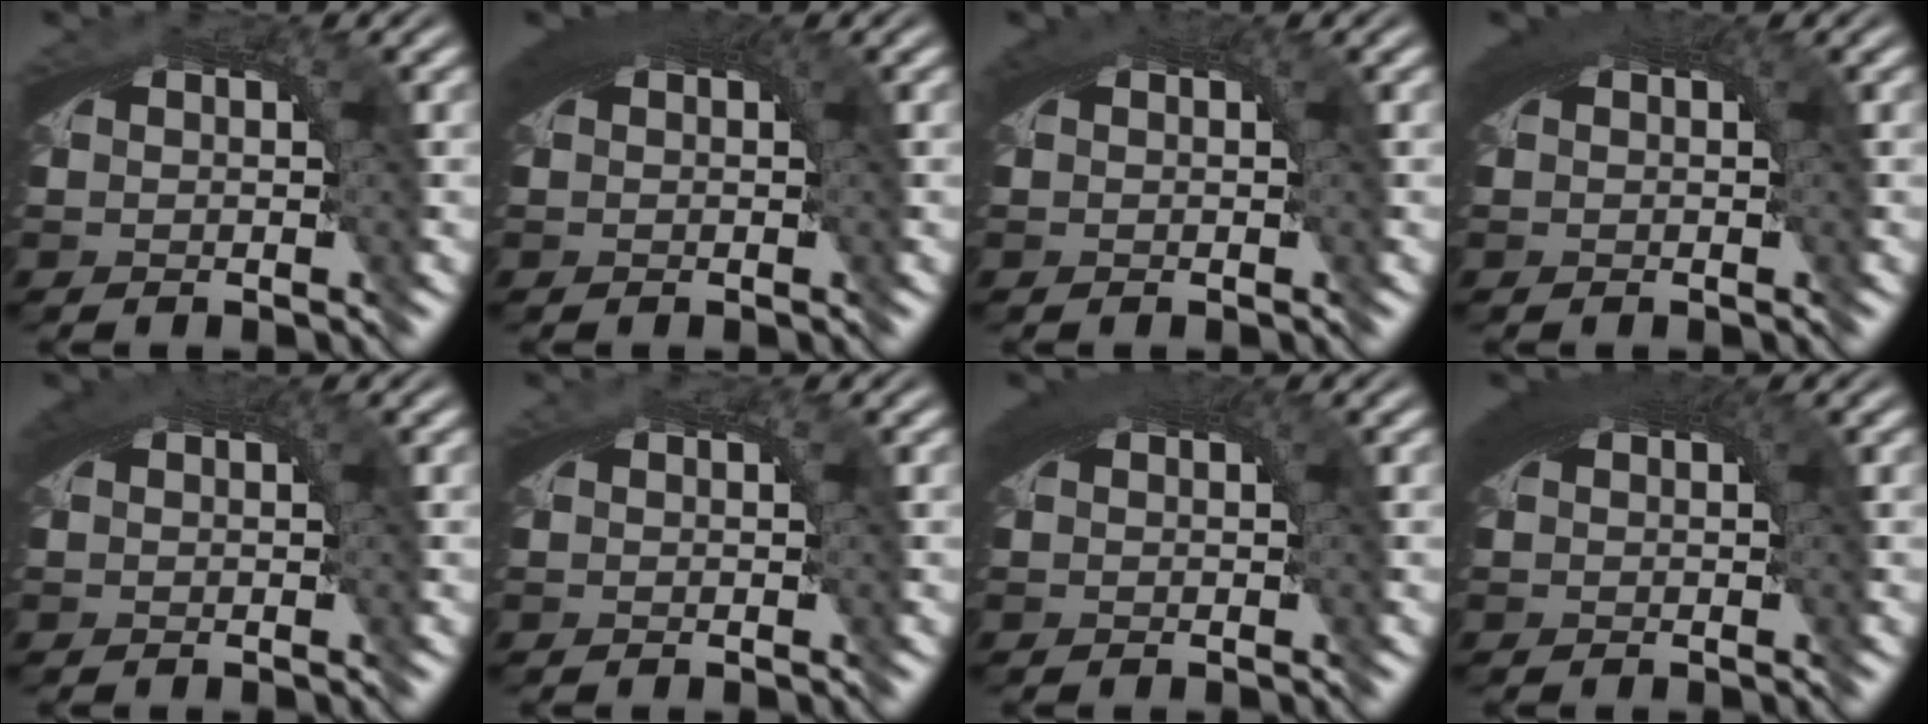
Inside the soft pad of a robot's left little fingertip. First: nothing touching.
{"total": 3.0, "force": [1.2, 0.7, 2.7], "torque": [-0.029, 0.011, 0.015]}
{"total": 1.3, "force": [0.6, 0.0, 1.1], "torque": [-0.014, 0.005, 0.010]}
{"total": 2.3, "force": [1.0, 0.4, 2.0], "torque": [-0.024, 0.007, 0.014]}
{"total": 1.4, "force": [0.7, 0.1, 1.2], "torque": [-0.014, 0.005, 0.011]}
{"total": 0.0}
{"total": 2.5, "force": [1.0, 0.6, 2.2], "torque": [-0.025, 0.008, 0.014]}
{"total": 3.7, "force": [1.3, 1.0, 3.3], "torque": [-0.037, 0.014, 0.015]}